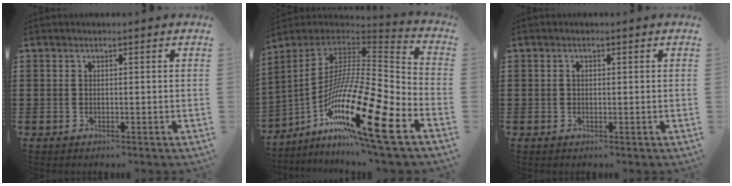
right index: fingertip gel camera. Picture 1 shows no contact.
{"total": 22.4, "force": [-11.2, 3.6, 19.0], "torque": [-0.390, 0.011, -0.207]}
{"total": 0.6, "force": [0.1, 0.4, 0.4], "torque": [-0.009, 0.001, 0.001]}